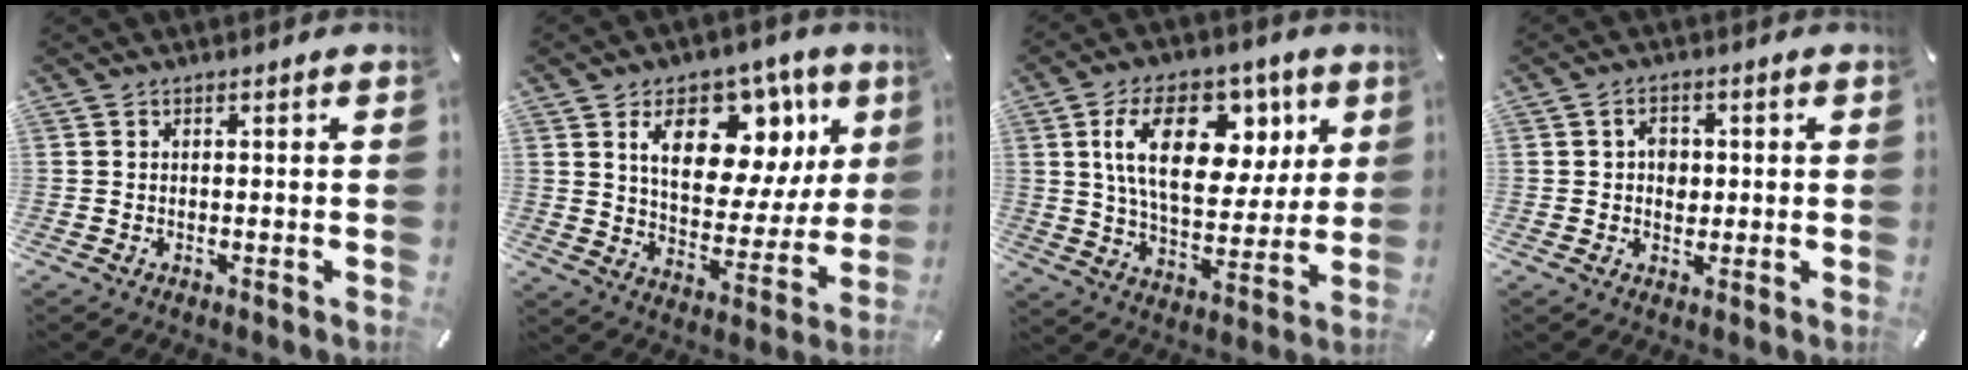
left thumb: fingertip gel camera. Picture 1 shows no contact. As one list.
[{"total": 17.5, "force": [9.0, 10.7, 10.5], "torque": [-0.160, -0.044, 0.156]}, {"total": 20.7, "force": [7.4, 12.4, 14.8], "torque": [-0.247, 0.001, 0.125]}, {"total": 3.7, "force": [0.2, 3.0, 2.2], "torque": [-0.020, -0.003, -0.001]}]